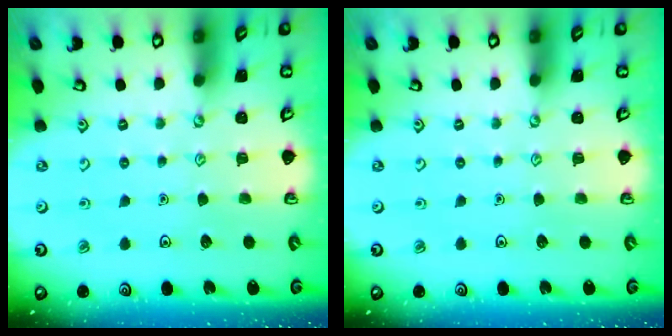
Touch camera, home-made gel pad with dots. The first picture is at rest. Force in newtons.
{"total": 0.0}